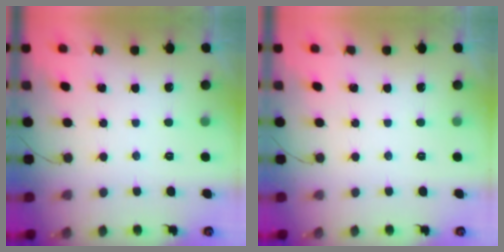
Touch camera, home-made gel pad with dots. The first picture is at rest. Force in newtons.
{"total": 0.0}